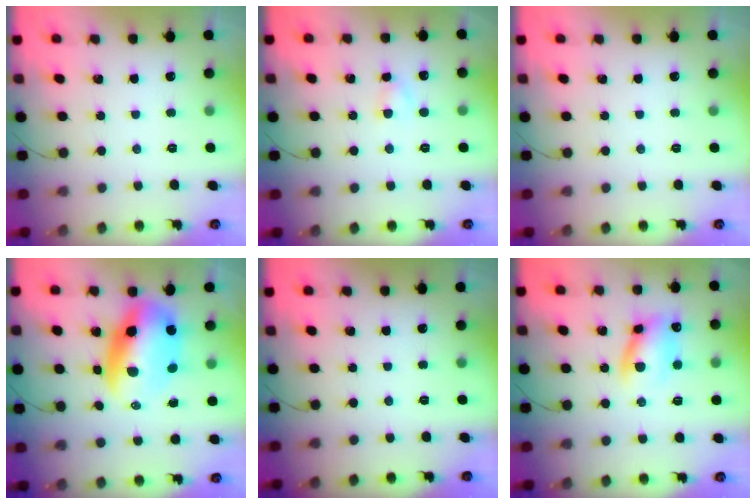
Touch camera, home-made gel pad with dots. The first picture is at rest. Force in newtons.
{"total": 2.8, "press": 2.6, "slide": 1.1}
{"total": 0.0}
{"total": 13.4, "press": 13.0, "slide": 3.1}
{"total": 0.0}
{"total": 11.1, "press": 10.9, "slide": 2.0}